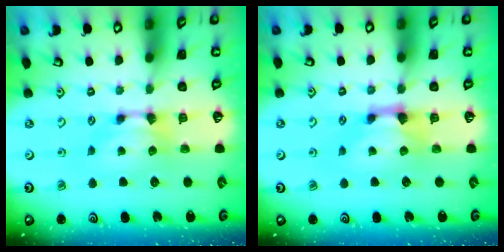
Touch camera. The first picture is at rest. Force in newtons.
{"total": 1.6, "press": 1.1, "slide": 1.1}